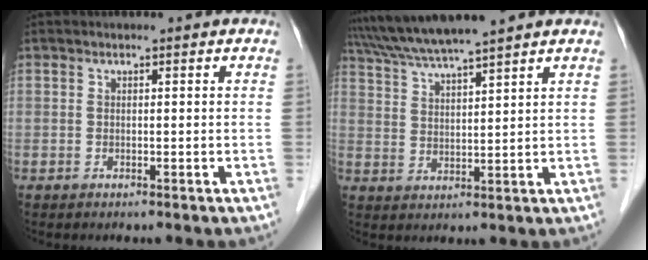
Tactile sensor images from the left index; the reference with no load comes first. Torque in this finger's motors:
{"motor_torque": [0.31, -0.50, 0.64, 0.11]}